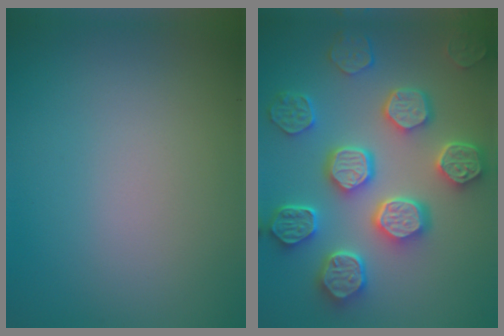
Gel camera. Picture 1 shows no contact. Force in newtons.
{"total": 8.0, "press": 6.7, "slide": 4.4}